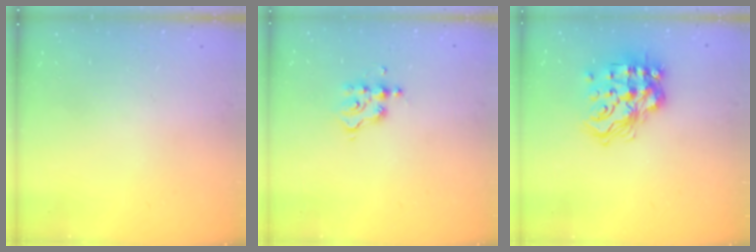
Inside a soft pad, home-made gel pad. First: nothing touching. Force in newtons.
{"total": 3.8, "press": 3.8, "slide": 0.2}
{"total": 17.4, "press": 17.4, "slide": 1.5}